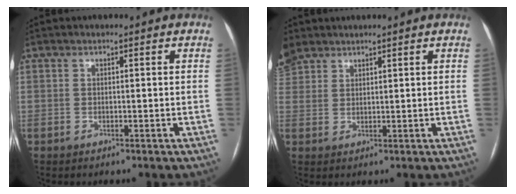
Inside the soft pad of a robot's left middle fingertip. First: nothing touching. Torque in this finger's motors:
{"motor_torque": [0.56, -0.15, 1.05, 0.21]}